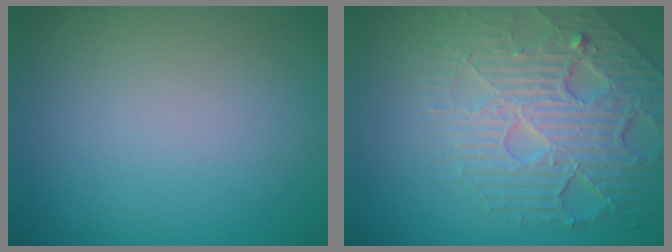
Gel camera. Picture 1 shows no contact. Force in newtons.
{"total": 7.4, "press": 5.3, "slide": 5.1}